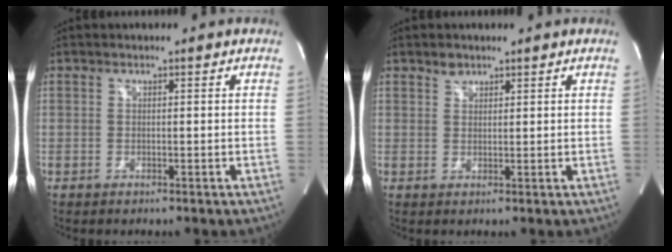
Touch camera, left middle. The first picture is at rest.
{"total": 1.5, "force": [1.1, 0.9, 0.2], "torque": [-0.002, 0.001, 0.020]}